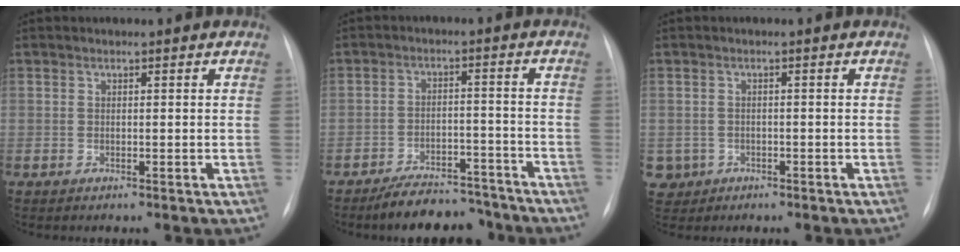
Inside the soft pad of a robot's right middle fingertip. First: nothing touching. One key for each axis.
{"total": 9.5, "fx": -8.4, "fy": 3.5, "fz": 2.8, "tx": -0.029, "ty": 0.015, "tz": -0.128}
{"total": 3.2, "fx": -1.3, "fy": 2.9, "fz": 0.0, "tx": -0.003, "ty": 0.006, "tz": -0.020}